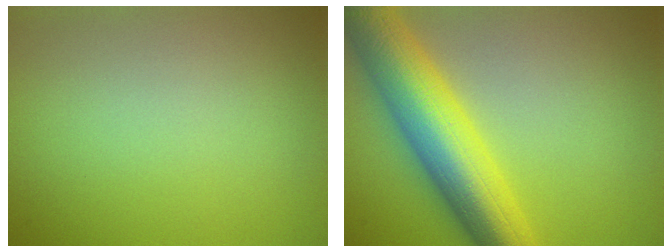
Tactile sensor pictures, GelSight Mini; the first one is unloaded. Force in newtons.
{"total": 10.0, "press": 10.0, "slide": 0.2}